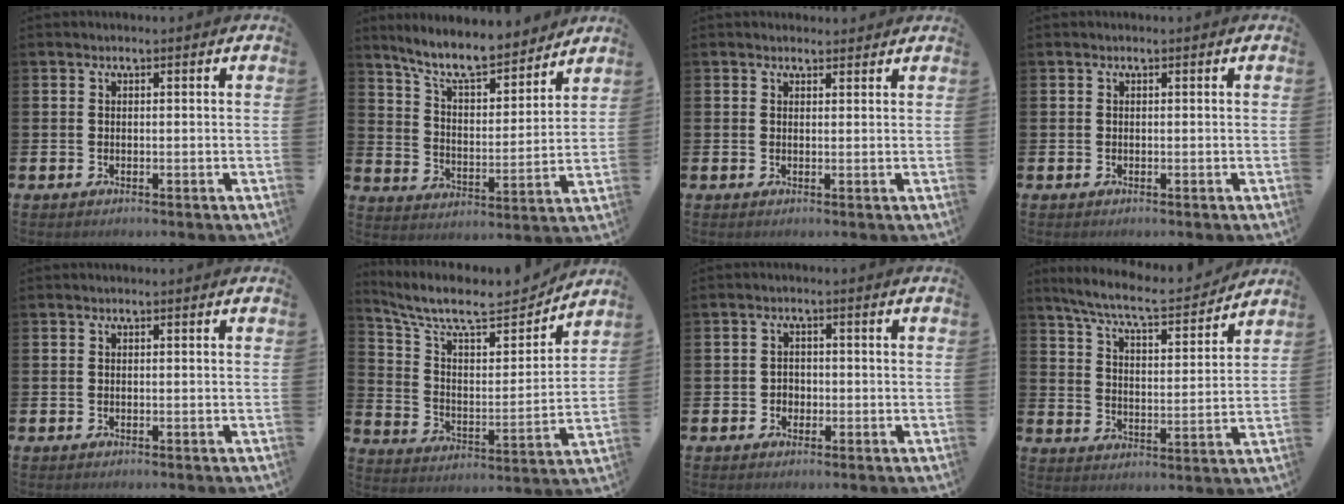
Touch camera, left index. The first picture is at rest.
{"total": 9.2, "force": [8.3, 2.0, 3.4], "torque": [-0.098, -0.054, 0.147]}
{"total": 1.0, "force": [0.9, 0.3, 0.2], "torque": [0.004, 0.001, 0.015]}
{"total": 0.0}
{"total": 0.0}
{"total": 9.8, "force": [8.6, 2.7, 3.8], "torque": [-0.109, -0.061, 0.146]}
{"total": 1.7, "force": [-0.5, 1.6, 0.3], "torque": [-0.006, 0.004, -0.015]}
{"total": 7.4, "force": [6.9, 0.7, 2.7], "torque": [-0.083, -0.047, 0.116]}